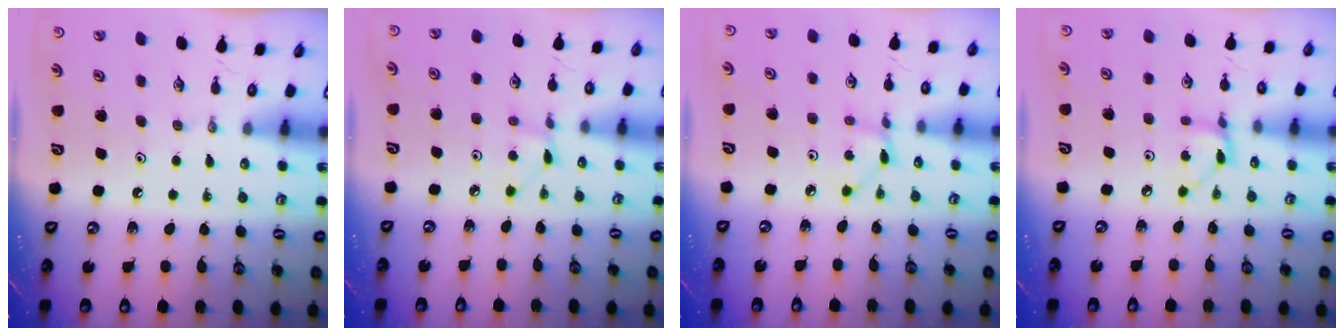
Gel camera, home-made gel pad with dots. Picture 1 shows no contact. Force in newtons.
{"total": 2.9, "press": 2.9, "slide": 0.4}
{"total": 3.8, "press": 3.8, "slide": 0.4}
{"total": 4.4, "press": 4.4, "slide": 0.1}